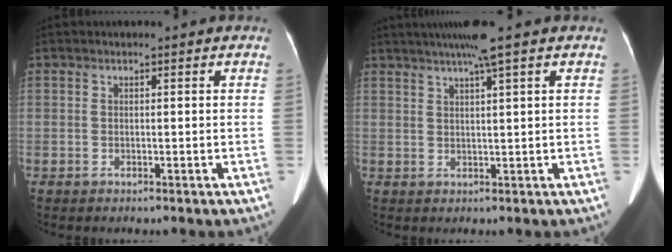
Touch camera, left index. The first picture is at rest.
{"total": 5.8, "force": [3.9, -1.1, 4.1], "torque": [-0.069, 0.018, 0.066]}